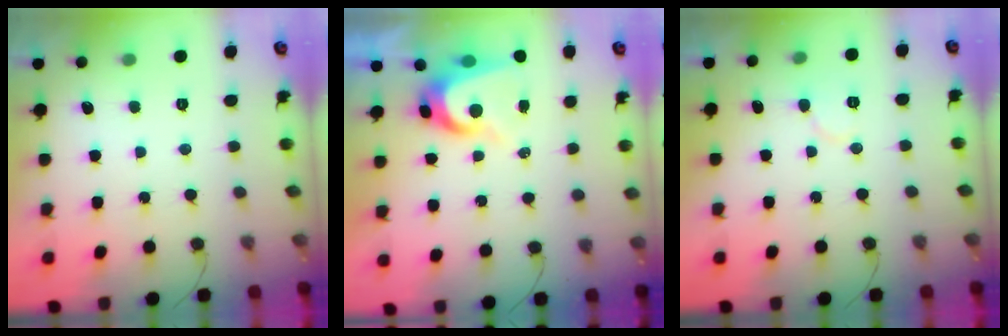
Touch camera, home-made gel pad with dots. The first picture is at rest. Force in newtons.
{"total": 6.7, "press": 6.7, "slide": 0.5}
{"total": 4.8, "press": 4.8, "slide": 0.4}